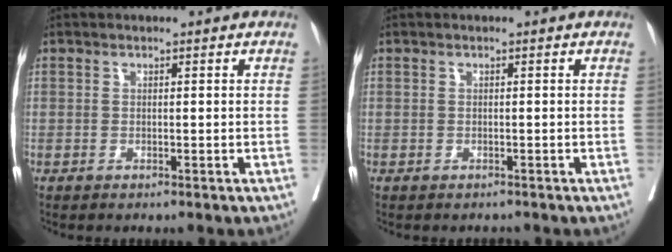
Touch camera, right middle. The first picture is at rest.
{"total": 0.7, "force": [-0.6, 0.4, 0.0], "torque": [-0.006, 0.001, -0.011]}